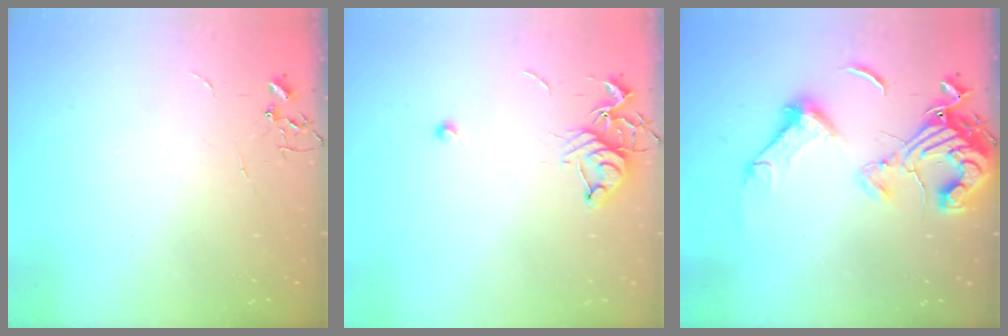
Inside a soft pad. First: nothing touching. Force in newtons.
{"total": 8.0, "press": 7.9, "slide": 0.9}
{"total": 16.3, "press": 16.2, "slide": 1.7}